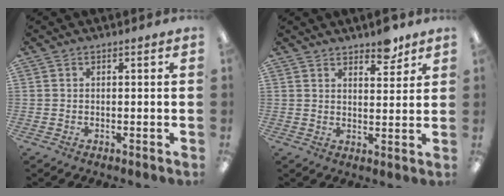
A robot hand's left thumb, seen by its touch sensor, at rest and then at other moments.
{"total": 5.7, "force": [4.8, 2.0, 2.4], "torque": [-0.016, -0.034, 0.081]}